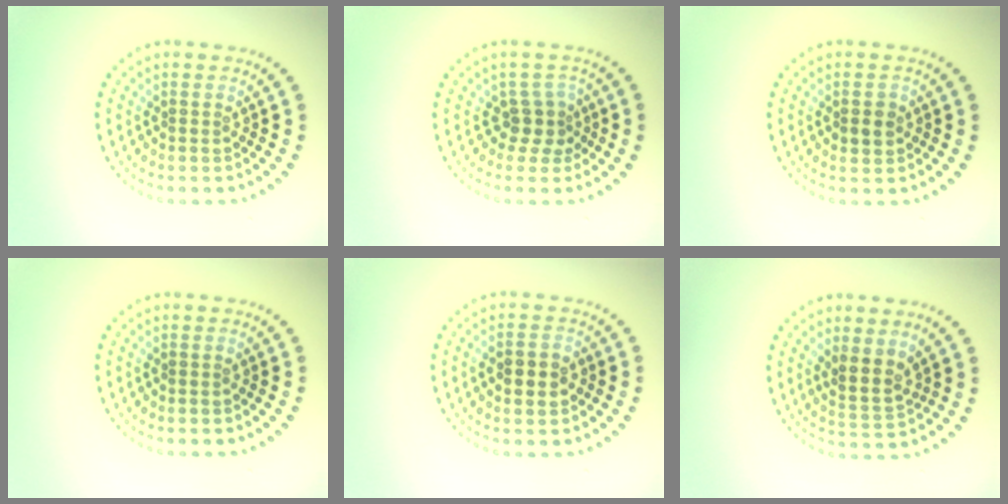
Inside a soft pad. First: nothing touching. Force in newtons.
{"total": 2.2, "press": 1.5, "slide": 1.6}
{"total": 1.7, "press": 1.7, "slide": 0.4}
{"total": 0.0}
{"total": 3.1, "press": 3.1, "slide": 0.2}
{"total": 2.5, "press": 1.9, "slide": 1.5}